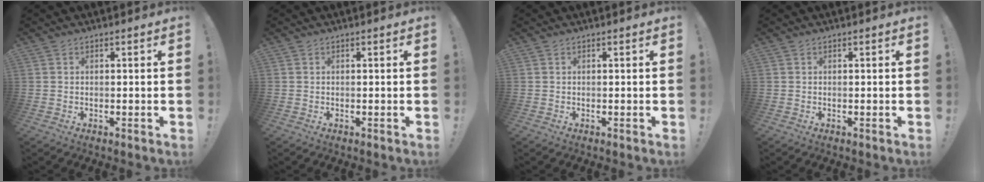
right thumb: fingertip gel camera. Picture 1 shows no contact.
{"total": 0.0}
{"total": 0.0}
{"total": 0.0}